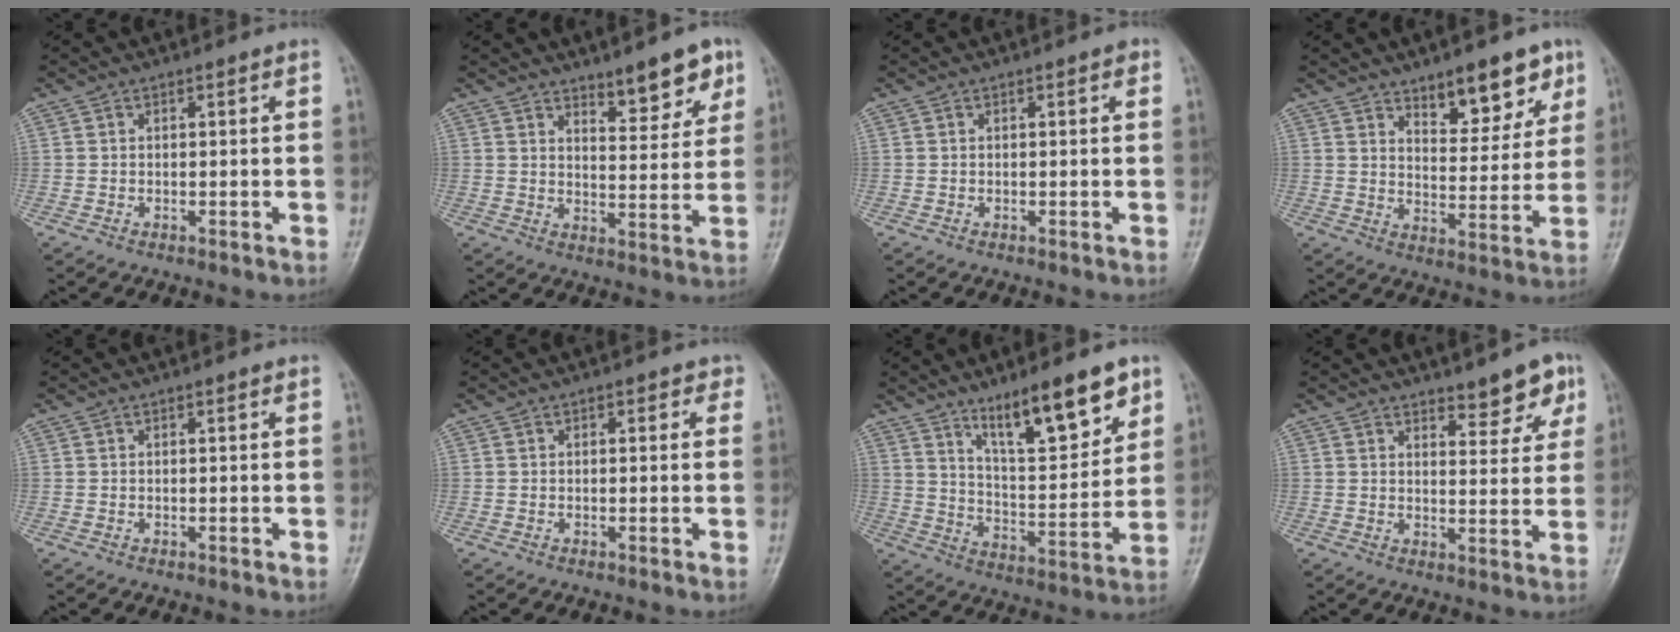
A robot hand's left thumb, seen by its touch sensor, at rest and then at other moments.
{"total": 8.7, "force": [5.8, 3.0, 5.7], "torque": [-0.052, -0.040, 0.084]}
{"total": 0.7, "force": [0.2, 0.3, 0.6], "torque": [-0.005, 0.002, 0.000]}
{"total": 11.2, "force": [7.1, 5.0, 7.0], "torque": [-0.059, -0.045, 0.109]}
{"total": 0.0}
{"total": 1.8, "force": [0.6, 1.2, 1.2], "torque": [0.006, 0.003, 0.000]}
{"total": 15.1, "force": [9.7, 4.2, 10.8], "torque": [-0.140, -0.058, 0.166]}
{"total": 6.4, "force": [4.4, 2.6, 3.8], "torque": [-0.018, -0.028, 0.057]}